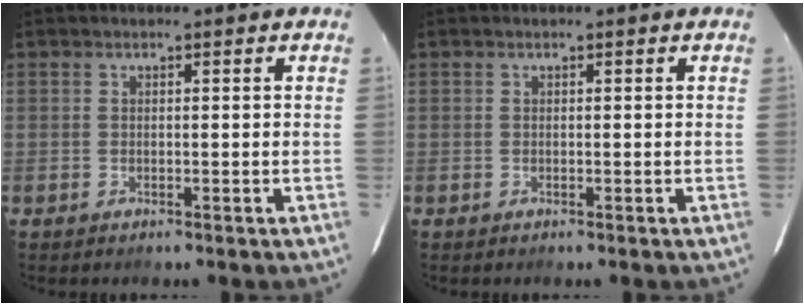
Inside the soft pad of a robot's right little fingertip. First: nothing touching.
{"total": 0.0}